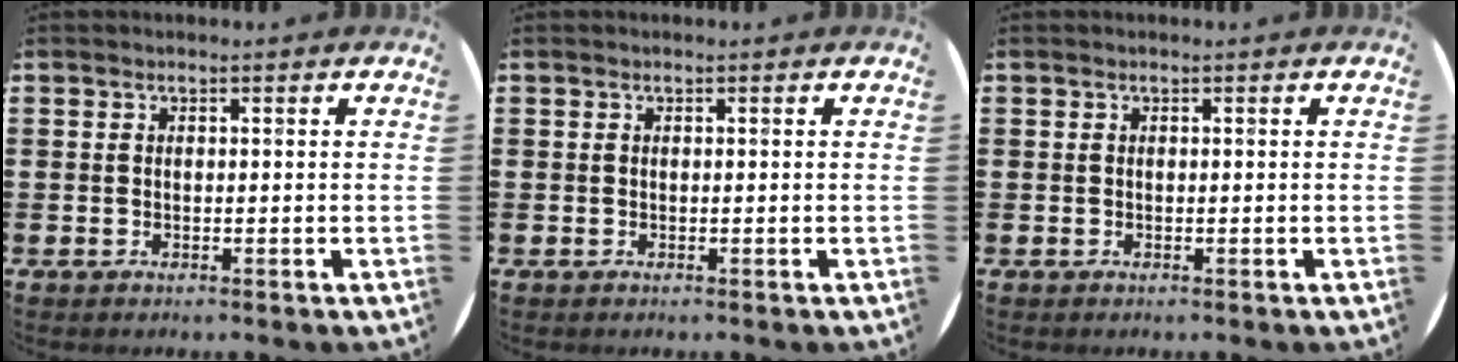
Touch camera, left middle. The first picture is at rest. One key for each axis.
{"total": 0.0}
{"total": 0.0}